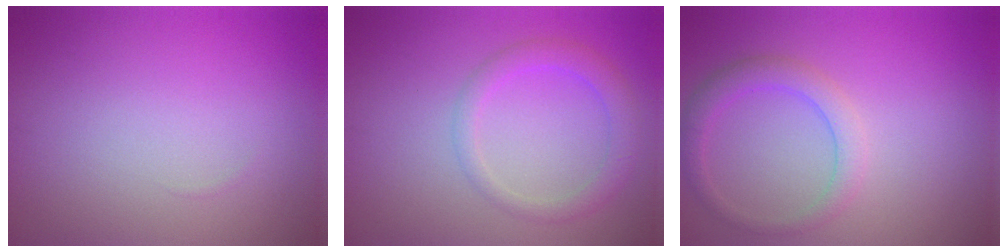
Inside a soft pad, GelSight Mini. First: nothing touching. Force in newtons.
{"total": 2.7, "press": 2.7, "slide": 0.1}
{"total": 2.6, "press": 2.6, "slide": 0.2}